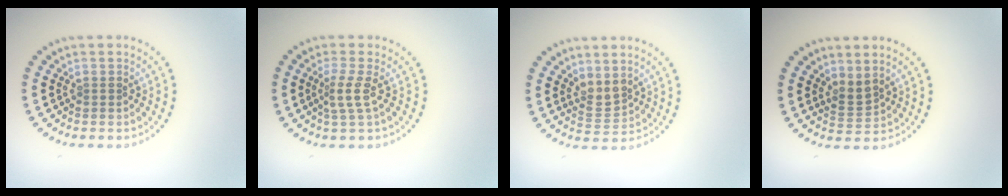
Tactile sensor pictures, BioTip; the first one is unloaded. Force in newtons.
{"total": 2.1, "press": 1.5, "slide": 1.5}
{"total": 2.0, "press": 1.6, "slide": 1.3}
{"total": 1.9, "press": 1.4, "slide": 1.3}